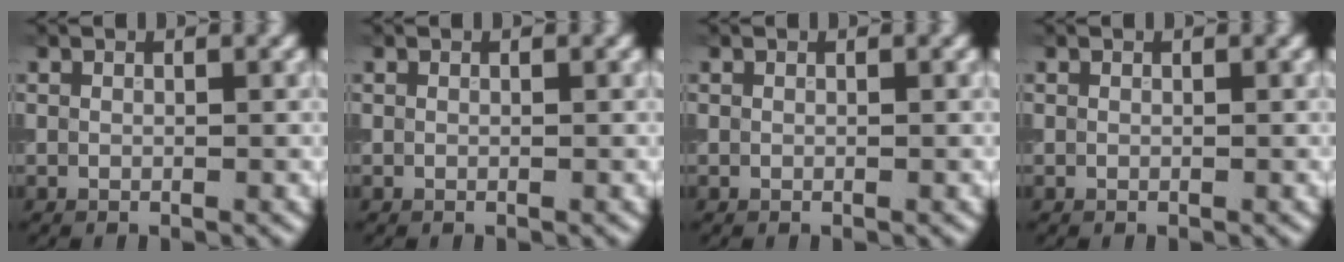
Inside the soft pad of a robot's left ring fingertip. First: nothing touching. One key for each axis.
{"total": 0.0}
{"total": 0.0}
{"total": 0.0}